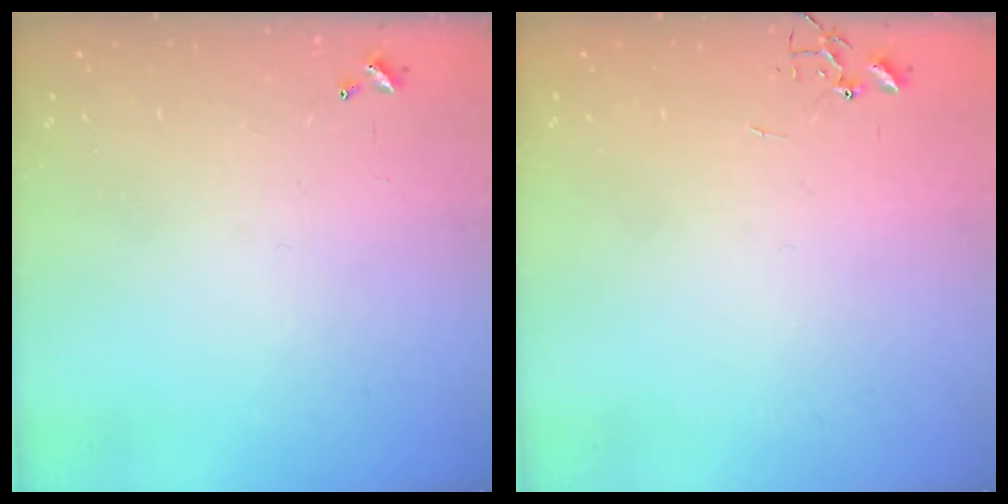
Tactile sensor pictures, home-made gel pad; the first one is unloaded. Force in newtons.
{"total": 0.0}